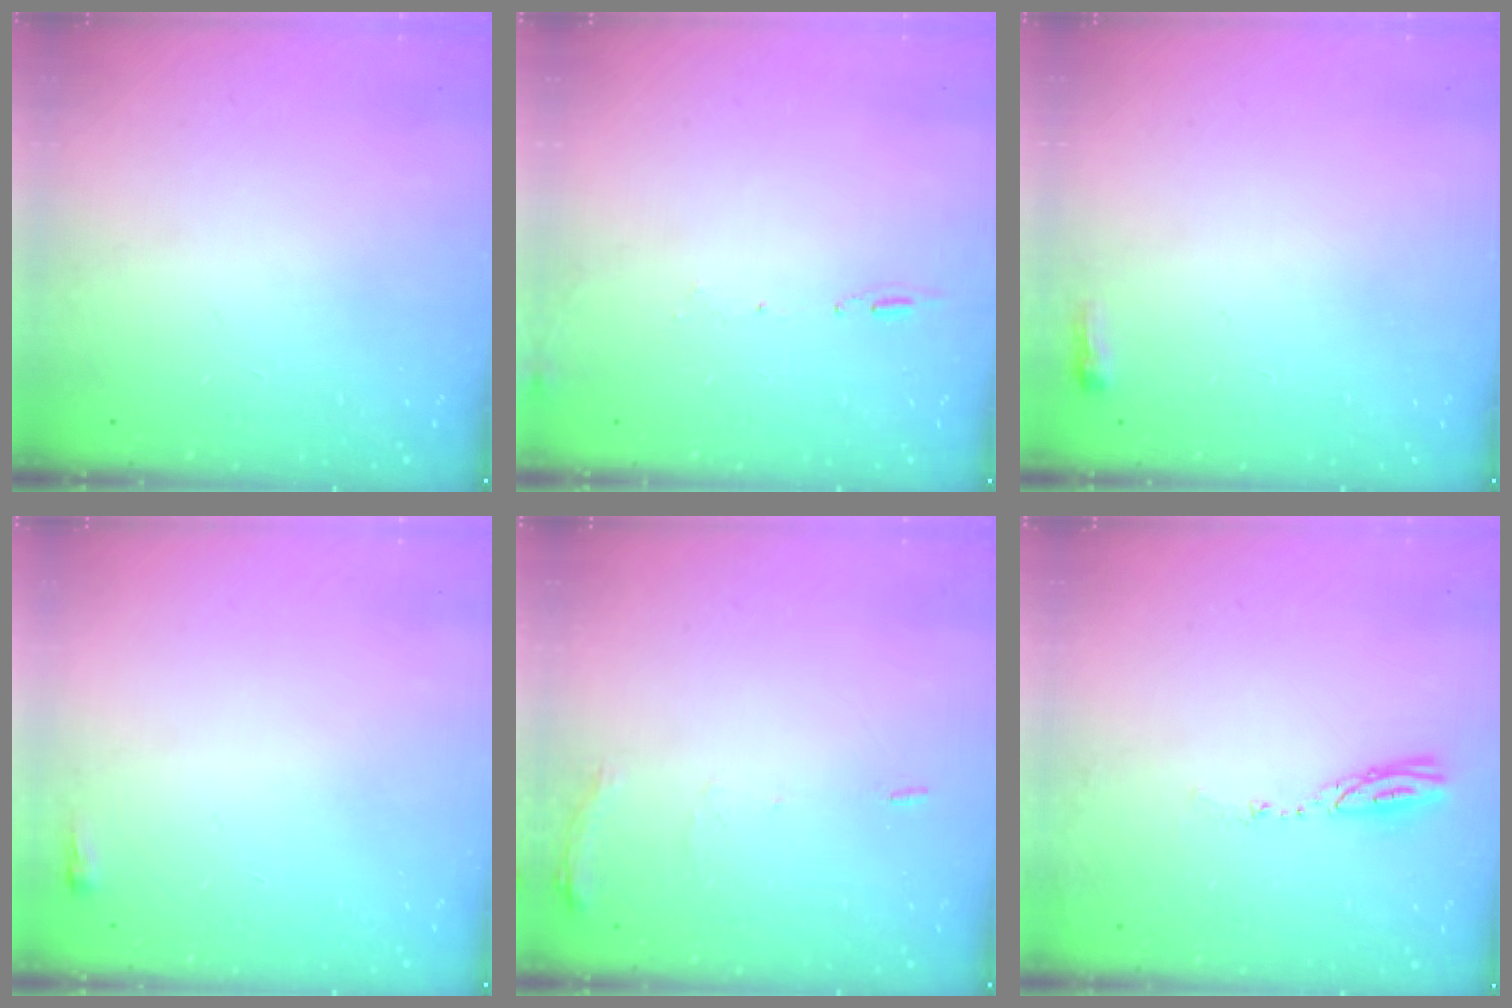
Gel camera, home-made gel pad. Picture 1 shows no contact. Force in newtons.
{"total": 5.6, "press": 5.3, "slide": 1.7}
{"total": 2.6, "press": 2.5, "slide": 0.6}
{"total": 2.0, "press": 2.0, "slide": 0.5}
{"total": 5.7, "press": 5.7, "slide": 0.8}
{"total": 3.5, "press": 3.5, "slide": 0.3}